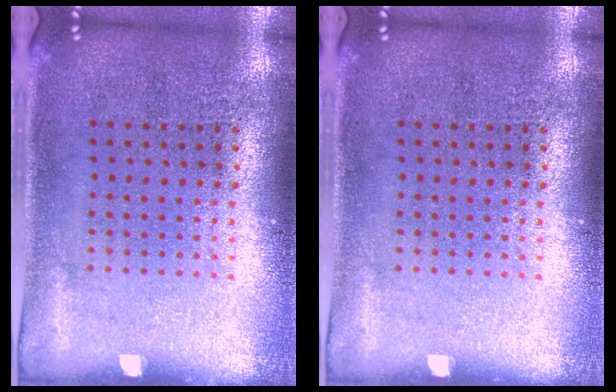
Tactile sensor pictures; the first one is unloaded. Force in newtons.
{"total": 0.0}